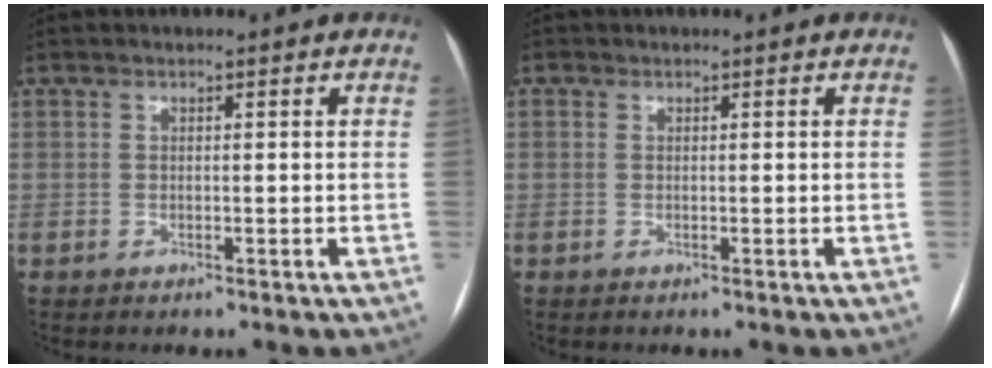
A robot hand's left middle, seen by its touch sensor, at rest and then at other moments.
{"total": 0.0}